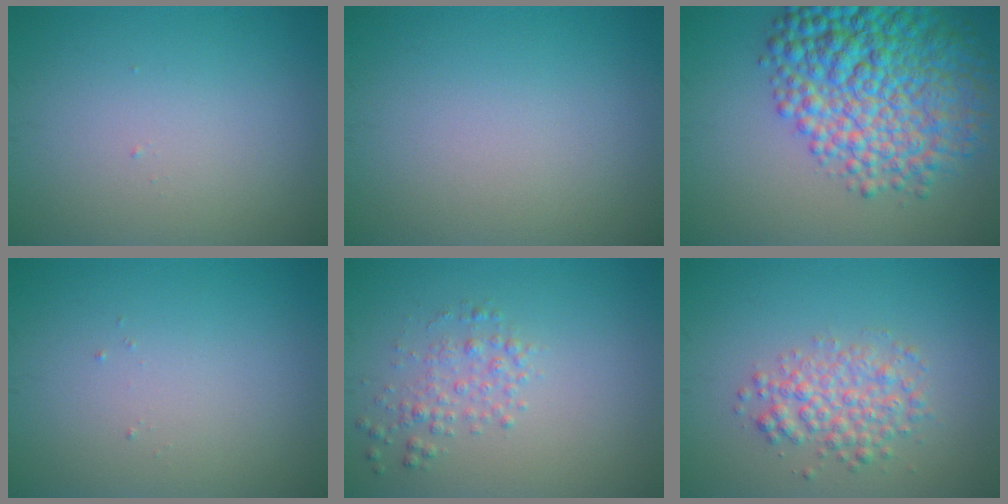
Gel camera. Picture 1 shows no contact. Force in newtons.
{"total": 0.0}
{"total": 10.7, "press": 10.7, "slide": 0.3}
{"total": 0.0}
{"total": 2.0, "press": 2.0, "slide": 0.1}
{"total": 3.3, "press": 3.3, "slide": 0.1}